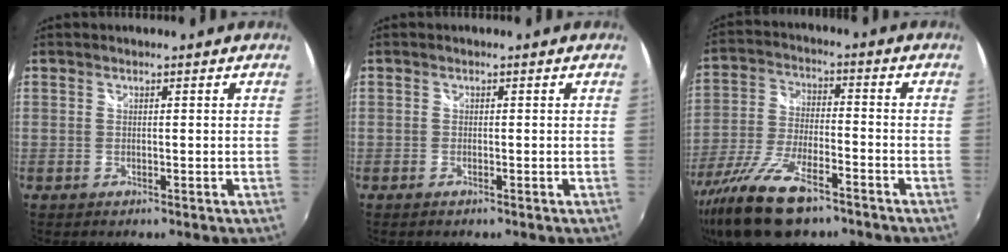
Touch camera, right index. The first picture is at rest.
{"total": 0.6, "force": [-0.5, 0.3, 0.3], "torque": [-0.007, -0.003, -0.012]}
{"total": 16.8, "force": [-11.5, 6.0, 10.7], "torque": [-0.231, -0.038, -0.214]}